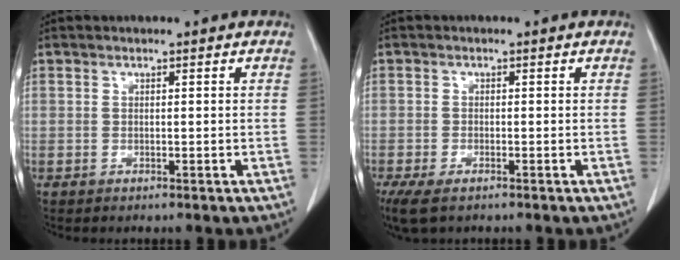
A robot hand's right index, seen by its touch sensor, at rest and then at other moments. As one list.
[{"total": 4.9, "force": [-3.4, 1.6, 3.1], "torque": [-0.061, -0.013, -0.056]}]